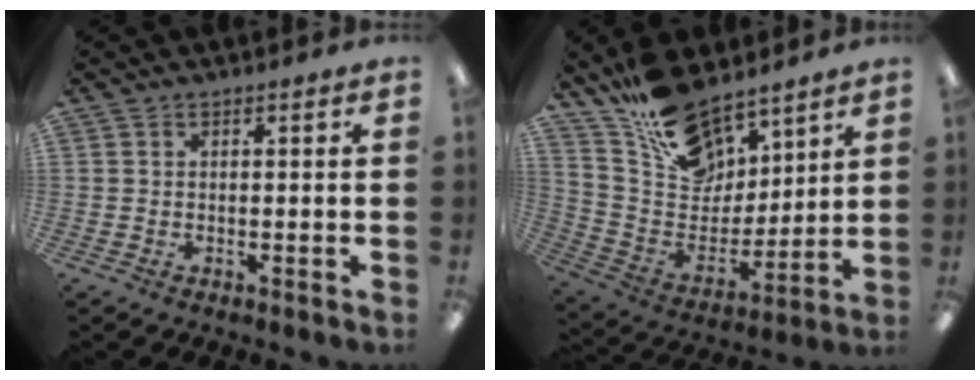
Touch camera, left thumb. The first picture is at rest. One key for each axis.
{"total": 17.2, "fx": 12.8, "fy": 9.5, "fz": 6.4, "tx": -0.133, "ty": -0.080, "tz": 0.243}